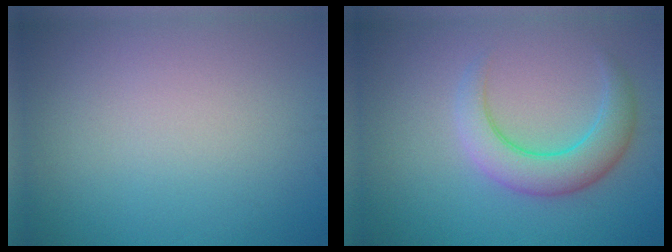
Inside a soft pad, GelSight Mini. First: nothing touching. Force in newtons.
{"total": 4.4, "press": 4.4, "slide": 0.2}